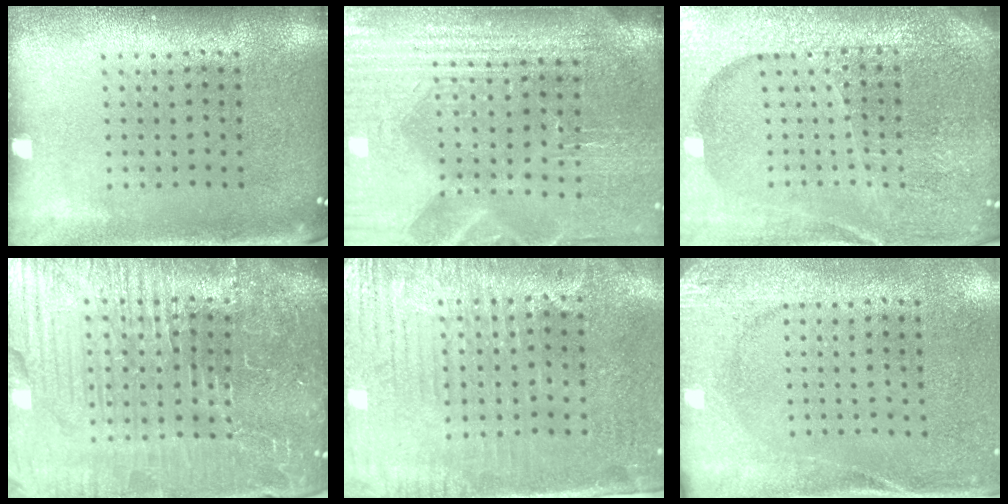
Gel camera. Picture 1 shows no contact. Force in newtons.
{"total": 4.5, "press": 4.1, "slide": 1.8}
{"total": 5.5, "press": 5.0, "slide": 2.5}
{"total": 6.4, "press": 5.8, "slide": 2.6}
{"total": 3.1, "press": 2.6, "slide": 1.6}
{"total": 2.6, "press": 2.0, "slide": 1.6}